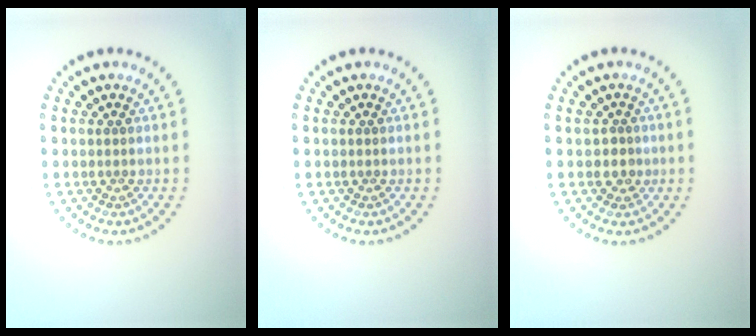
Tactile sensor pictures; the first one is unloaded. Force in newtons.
{"total": 0.0}
{"total": 1.5, "press": 1.2, "slide": 0.9}